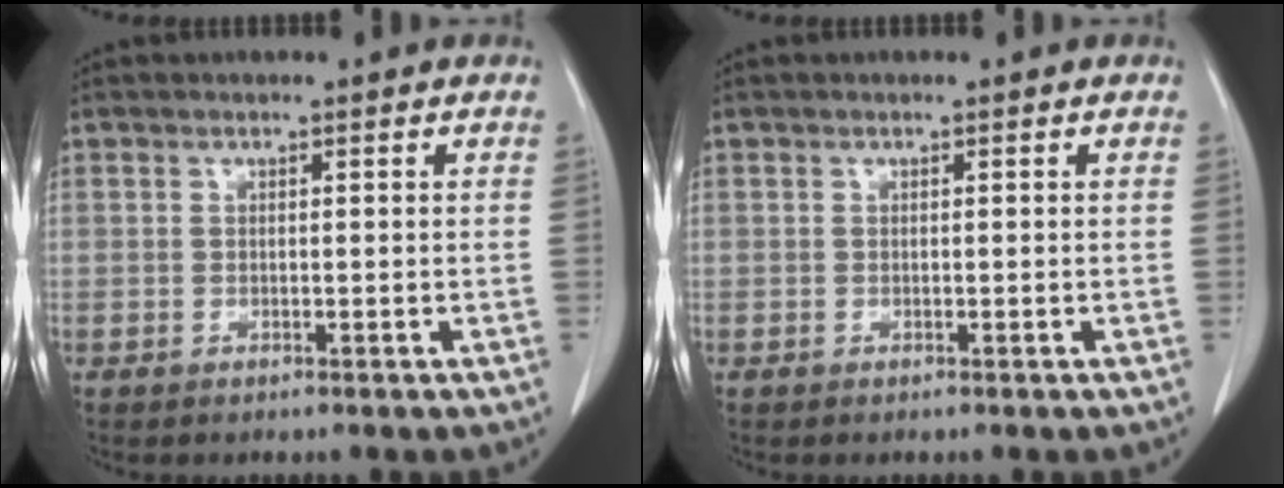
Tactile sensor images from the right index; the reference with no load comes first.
{"total": 0.0}